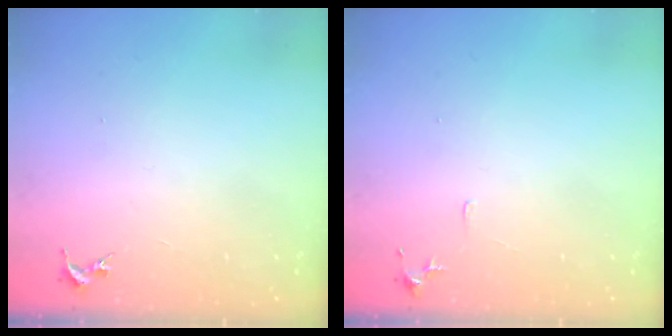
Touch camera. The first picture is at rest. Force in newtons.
{"total": 5.7, "press": 5.6, "slide": 0.6}